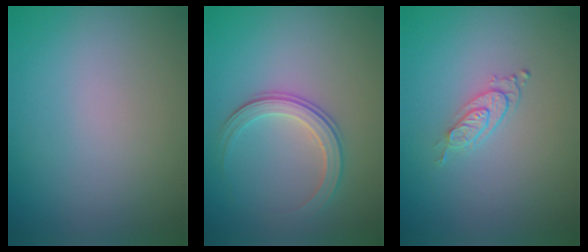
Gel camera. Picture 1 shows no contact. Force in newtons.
{"total": 2.9, "press": 2.7, "slide": 1.0}
{"total": 2.0, "press": 1.4, "slide": 1.4}